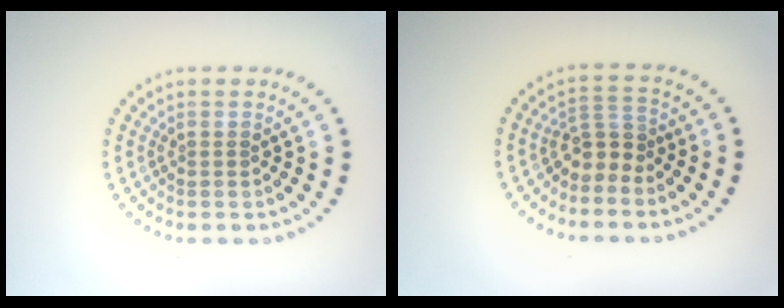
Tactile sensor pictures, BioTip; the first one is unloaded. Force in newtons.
{"total": 2.6, "press": 1.9, "slide": 1.8}